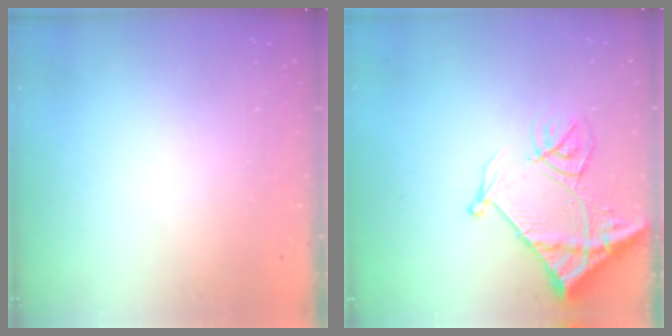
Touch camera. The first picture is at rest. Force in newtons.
{"total": 13.7, "press": 13.6, "slide": 1.6}